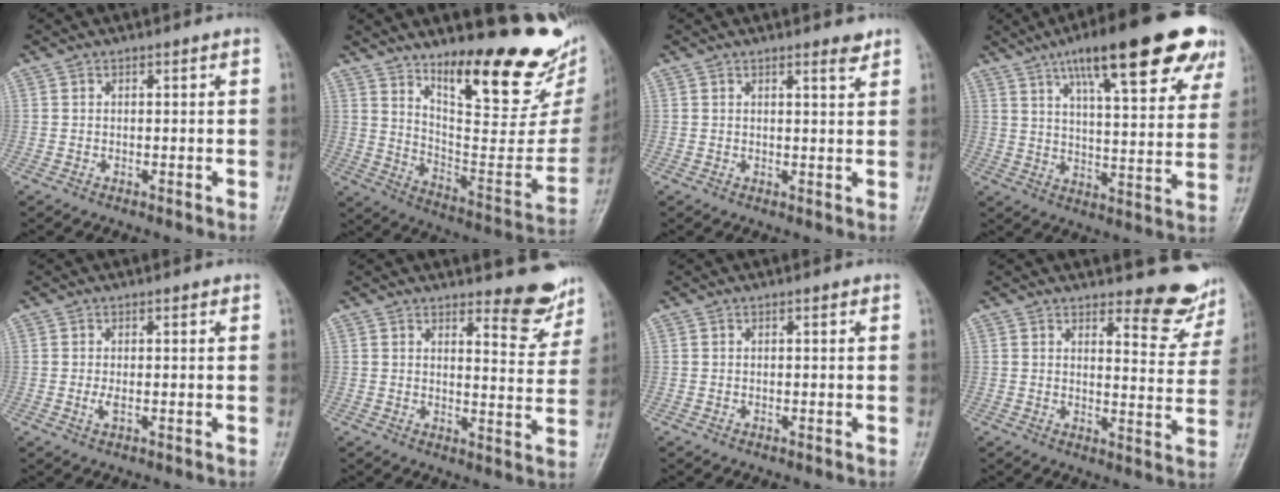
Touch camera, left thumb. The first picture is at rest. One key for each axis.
{"total": 26.5, "fx": 18.3, "fy": 8.3, "fz": 17.3, "tx": -0.210, "ty": -0.114, "tz": 0.280}
{"total": 2.2, "fx": 1.7, "fy": 0.4, "fz": 1.3, "tx": -0.013, "ty": -0.013, "tz": 0.025}
{"total": 23.8, "fx": 13.7, "fy": 6.2, "fz": 18.4, "tx": -0.238, "ty": -0.022, "tz": 0.200}
{"total": 2.0, "fx": 0.2, "fy": 0.9, "fz": 1.8, "tx": -0.030, "ty": -0.004, "tz": 0.006}
{"total": 7.5, "fx": 6.5, "fy": 2.2, "fz": 3.1, "tx": -0.016, "ty": -0.061, "tz": 0.079}
{"total": 0.0}
{"total": 8.3, "fx": 7.4, "fy": 2.4, "fz": 2.9, "tx": -0.007, "ty": -0.070, "tz": 0.085}